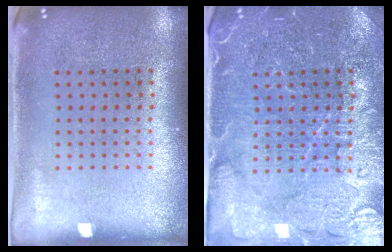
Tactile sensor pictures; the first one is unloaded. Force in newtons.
{"total": 4.5, "press": 4.3, "slide": 1.3}